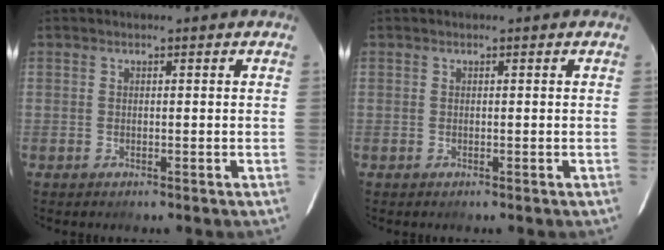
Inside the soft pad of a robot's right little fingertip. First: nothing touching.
{"total": 0.0}